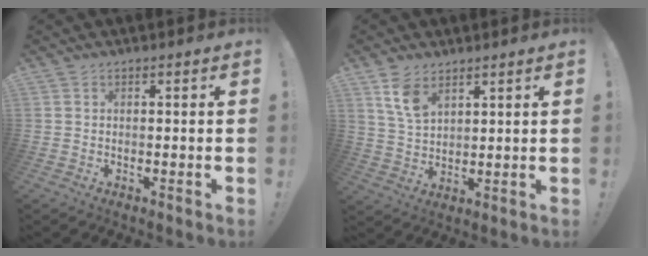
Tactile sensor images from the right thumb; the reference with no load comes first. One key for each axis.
{"total": 7.7, "fx": 4.9, "fy": 4.1, "fz": 4.4, "tx": -0.080, "ty": -0.021, "tz": 0.093}